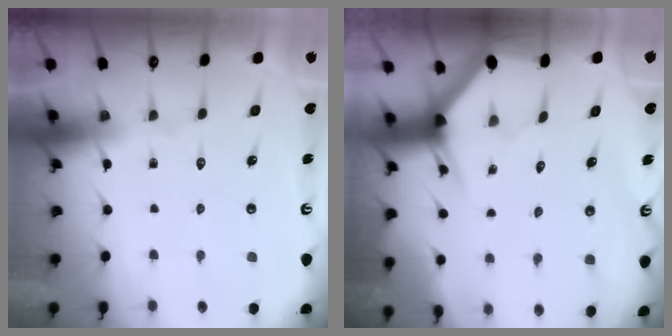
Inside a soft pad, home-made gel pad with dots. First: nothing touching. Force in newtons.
{"total": 2.9, "press": 2.9, "slide": 0.0}